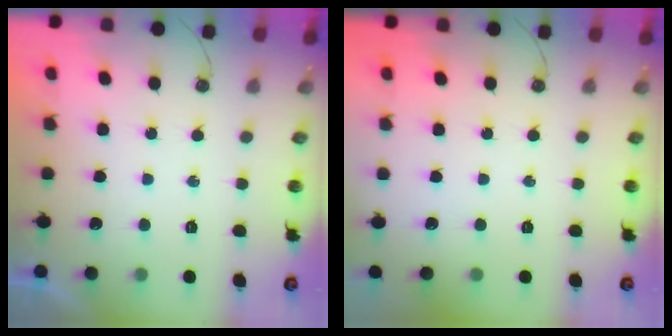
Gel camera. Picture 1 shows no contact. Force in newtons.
{"total": 0.0}